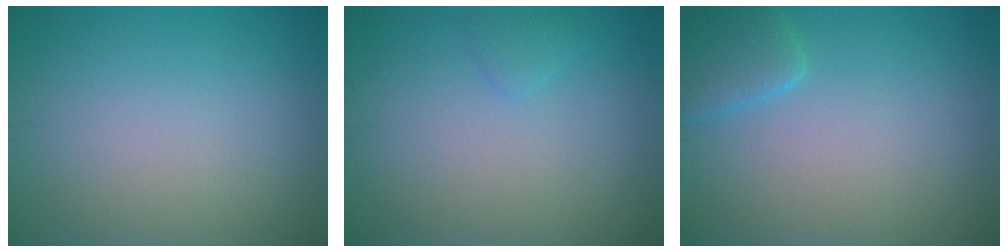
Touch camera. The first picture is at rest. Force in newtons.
{"total": 0.9, "press": 0.9, "slide": 0.1}
{"total": 2.5, "press": 2.5, "slide": 0.3}